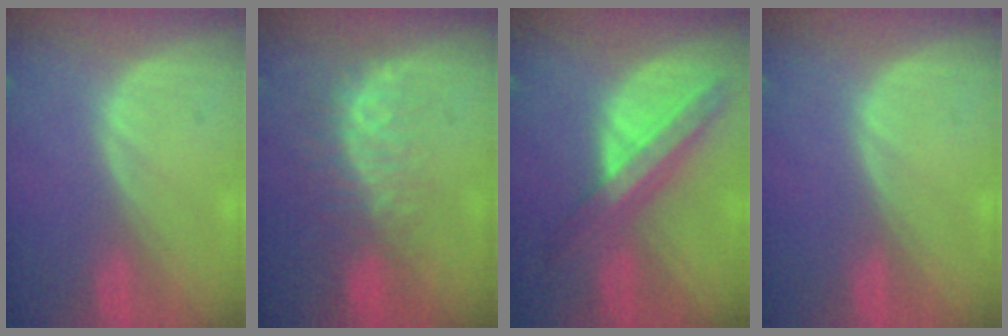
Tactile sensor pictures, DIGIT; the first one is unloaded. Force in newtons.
{"total": 8.3, "press": 7.1, "slide": 4.4}
{"total": 8.7, "press": 7.4, "slide": 4.5}
{"total": 0.0}